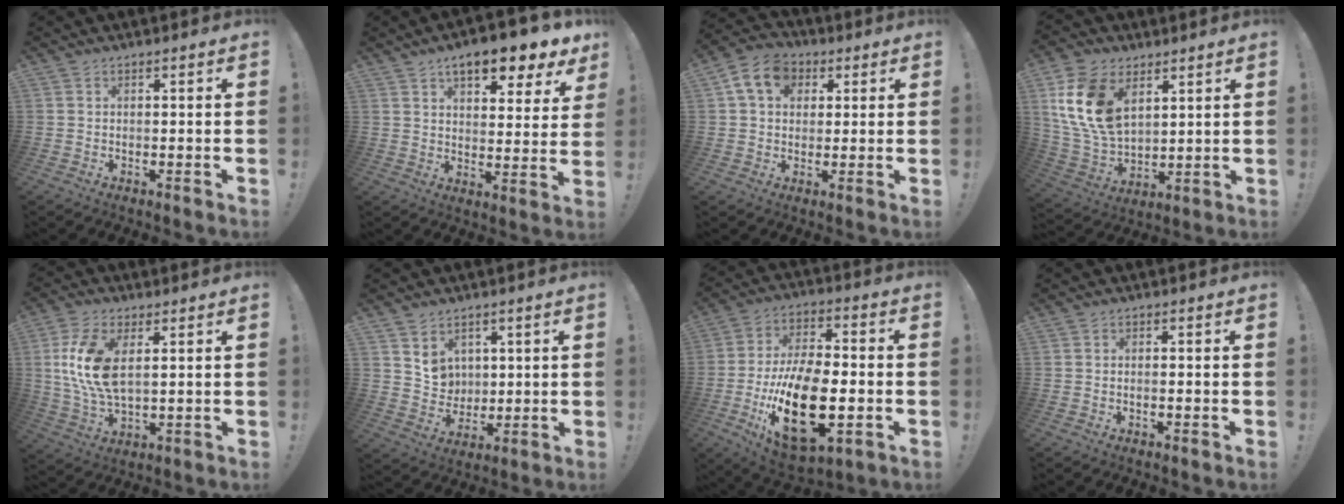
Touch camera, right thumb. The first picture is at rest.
{"total": 10.6, "force": [7.3, 3.3, 6.9], "torque": [-0.095, -0.047, 0.121]}
{"total": 11.3, "force": [3.8, 8.6, 6.1], "torque": [-0.093, 0.001, 0.076]}
{"total": 17.4, "force": [6.9, 11.5, 11.0], "torque": [-0.229, -0.032, 0.131]}
{"total": 13.1, "force": [3.2, 6.8, 10.8], "torque": [-0.203, -0.016, 0.057]}
{"total": 7.2, "force": [4.1, 5.8, 1.0], "torque": [-0.010, -0.037, 0.082]}
{"total": 23.9, "force": [-6.2, 12.1, 19.6], "torque": [-0.364, 0.028, -0.091]}
{"total": 0.9, "force": [-0.7, 0.0, 0.6], "torque": [-0.019, 0.002, -0.011]}